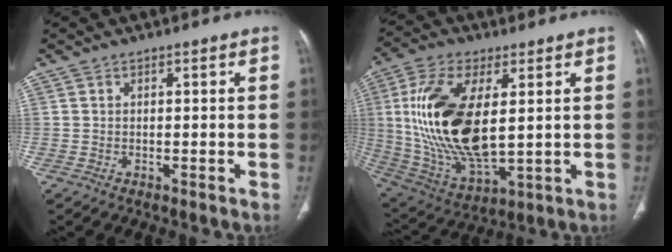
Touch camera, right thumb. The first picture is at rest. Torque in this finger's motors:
{"motor_torque": [1.58, 3.43, 2.05, -0.04, 0.68]}